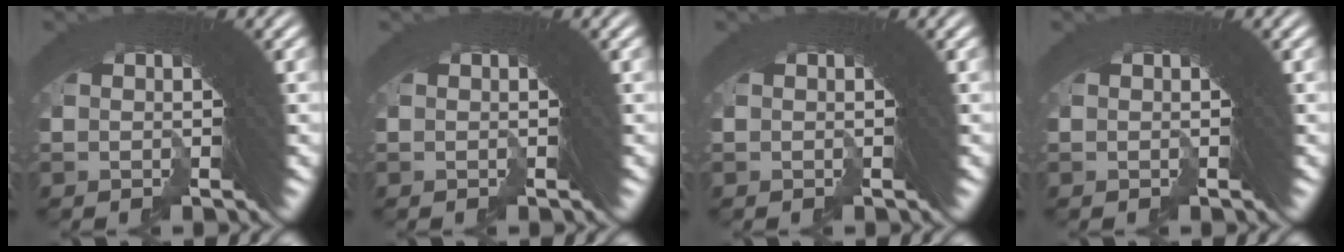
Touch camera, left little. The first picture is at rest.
{"total": 0.0}
{"total": 0.0}
{"total": 0.0}